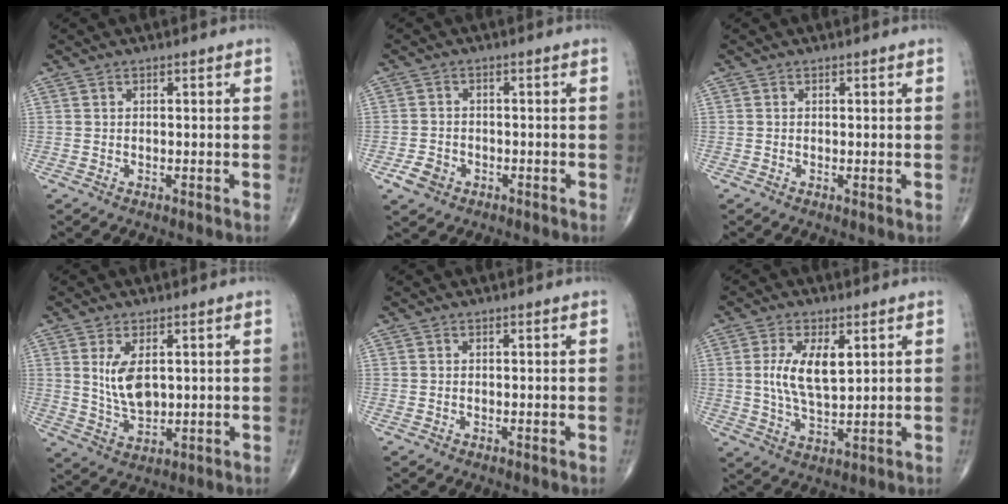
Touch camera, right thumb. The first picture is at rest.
{"total": 3.5, "force": [-1.7, 2.7, 1.5], "torque": [-0.021, 0.011, -0.028]}
{"total": 0.5, "force": [0.1, 0.1, 0.5], "torque": [-0.008, -0.002, -0.001]}
{"total": 7.0, "force": [1.7, 3.6, 5.8], "torque": [-0.102, -0.016, 0.044]}
{"total": 0.0}
{"total": 9.0, "force": [2.2, 4.0, 7.7], "torque": [-0.143, -0.013, 0.045]}